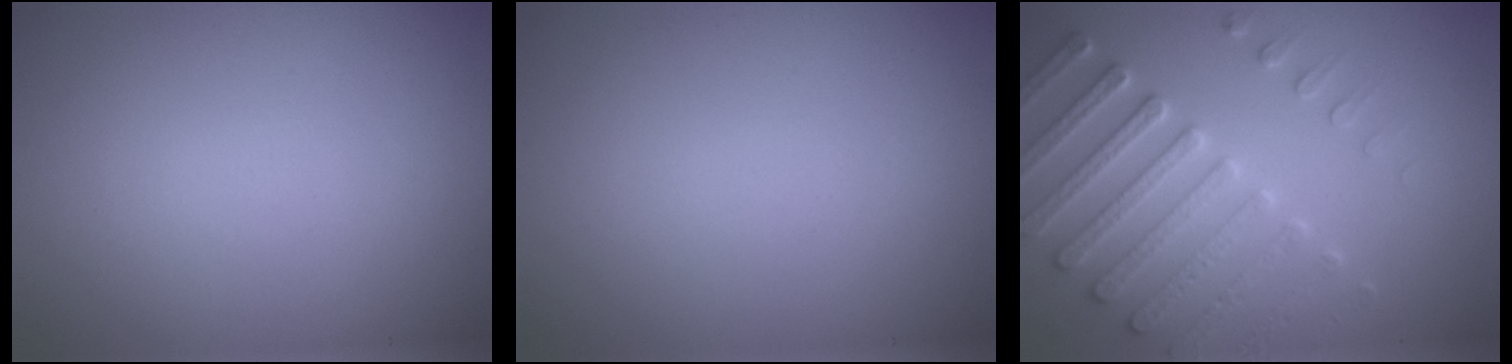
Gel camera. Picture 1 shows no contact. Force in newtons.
{"total": 0.0}
{"total": 4.8, "press": 4.6, "slide": 1.3}